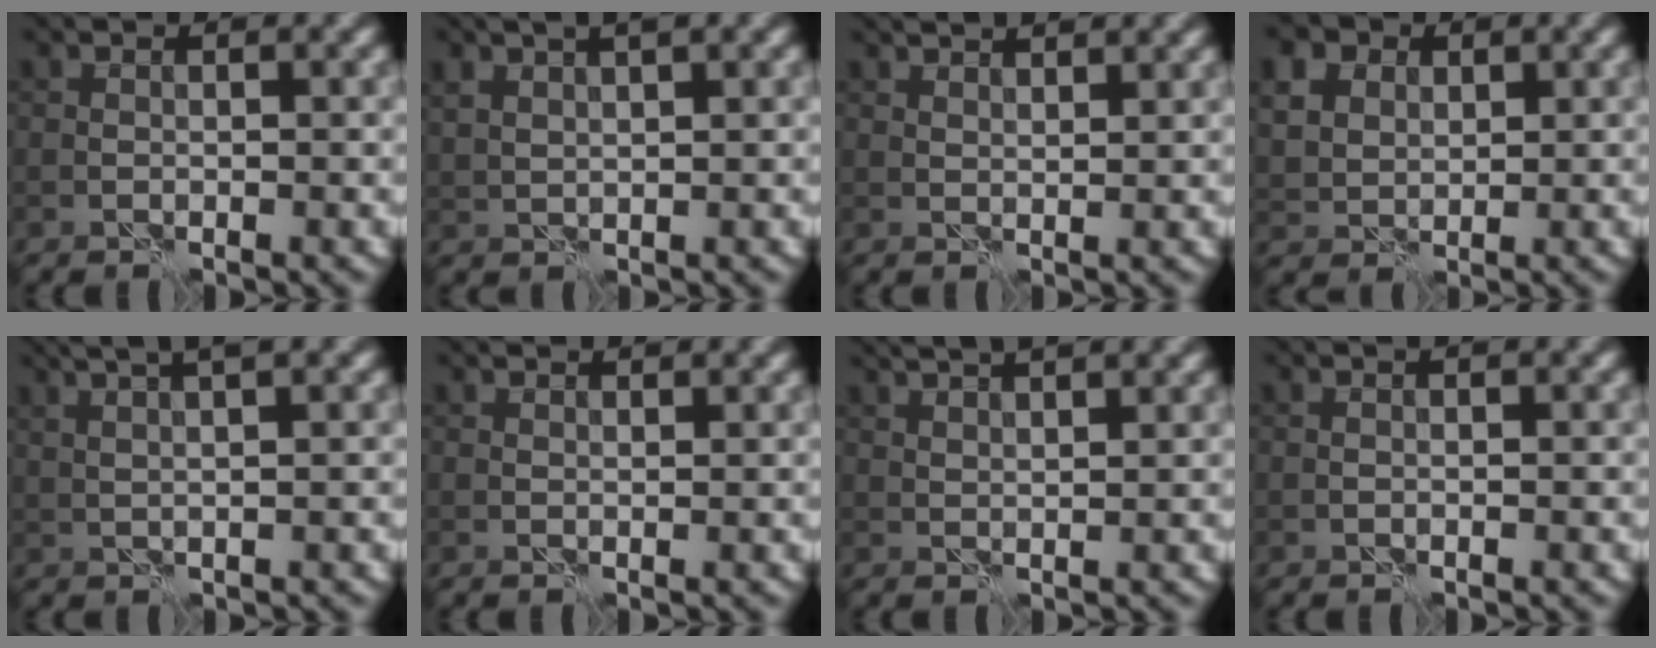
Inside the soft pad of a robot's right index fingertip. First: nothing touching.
{"total": 4.4, "force": [2.7, 1.4, 3.2], "torque": [-0.052, 0.014, 0.033]}
{"total": 4.2, "force": [3.3, 1.3, 2.3], "torque": [-0.024, 0.025, 0.024]}
{"total": 5.9, "force": [2.9, 4.4, 2.8], "torque": [-0.095, 0.014, 0.055]}
{"total": 6.0, "force": [3.5, 1.7, 4.5], "torque": [-0.058, 0.027, 0.034]}
{"total": 1.7, "force": [1.5, 0.3, 0.6], "torque": [-0.010, -0.005, 0.015]}
{"total": 6.4, "force": [4.4, 2.3, 4.2], "torque": [-0.046, 0.038, 0.040]}
{"total": 1.2, "force": [0.7, 0.3, 1.0], "torque": [-0.009, -0.003, 0.003]}